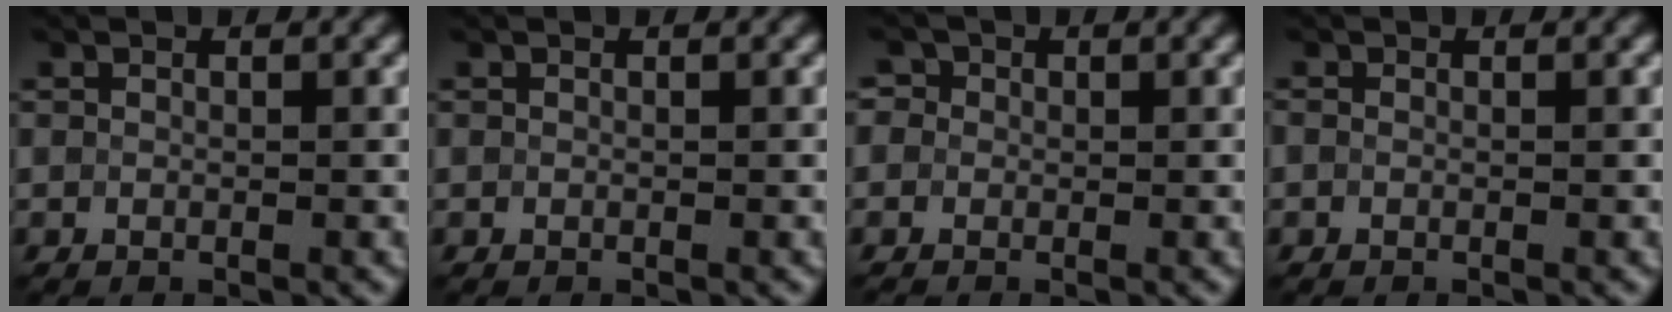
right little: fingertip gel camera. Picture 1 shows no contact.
{"total": 0.0}
{"total": 2.3, "force": [0.4, 2.1, 0.8], "torque": [-0.003, 0.016, -0.010]}
{"total": 0.0}